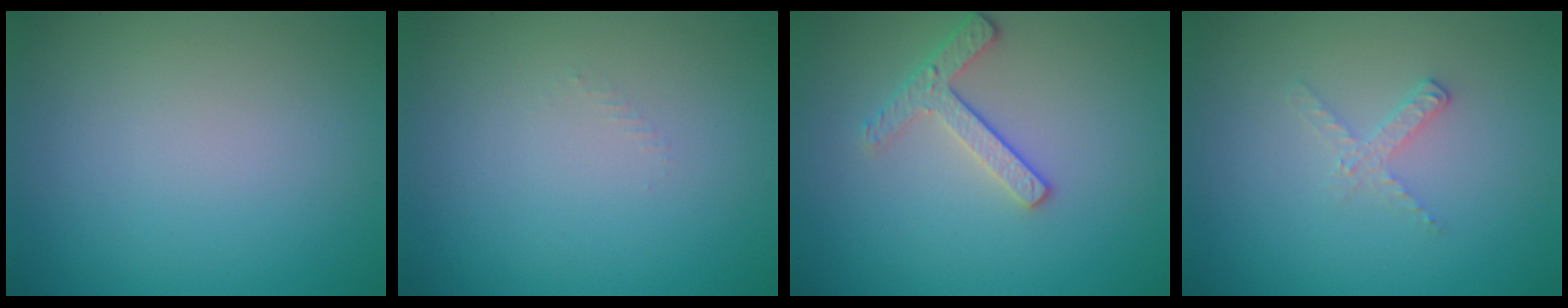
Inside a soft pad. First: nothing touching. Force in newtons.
{"total": 0.5, "press": 0.5, "slide": 0.2}
{"total": 2.4, "press": 2.3, "slide": 0.9}
{"total": 1.4, "press": 1.4, "slide": 0.1}